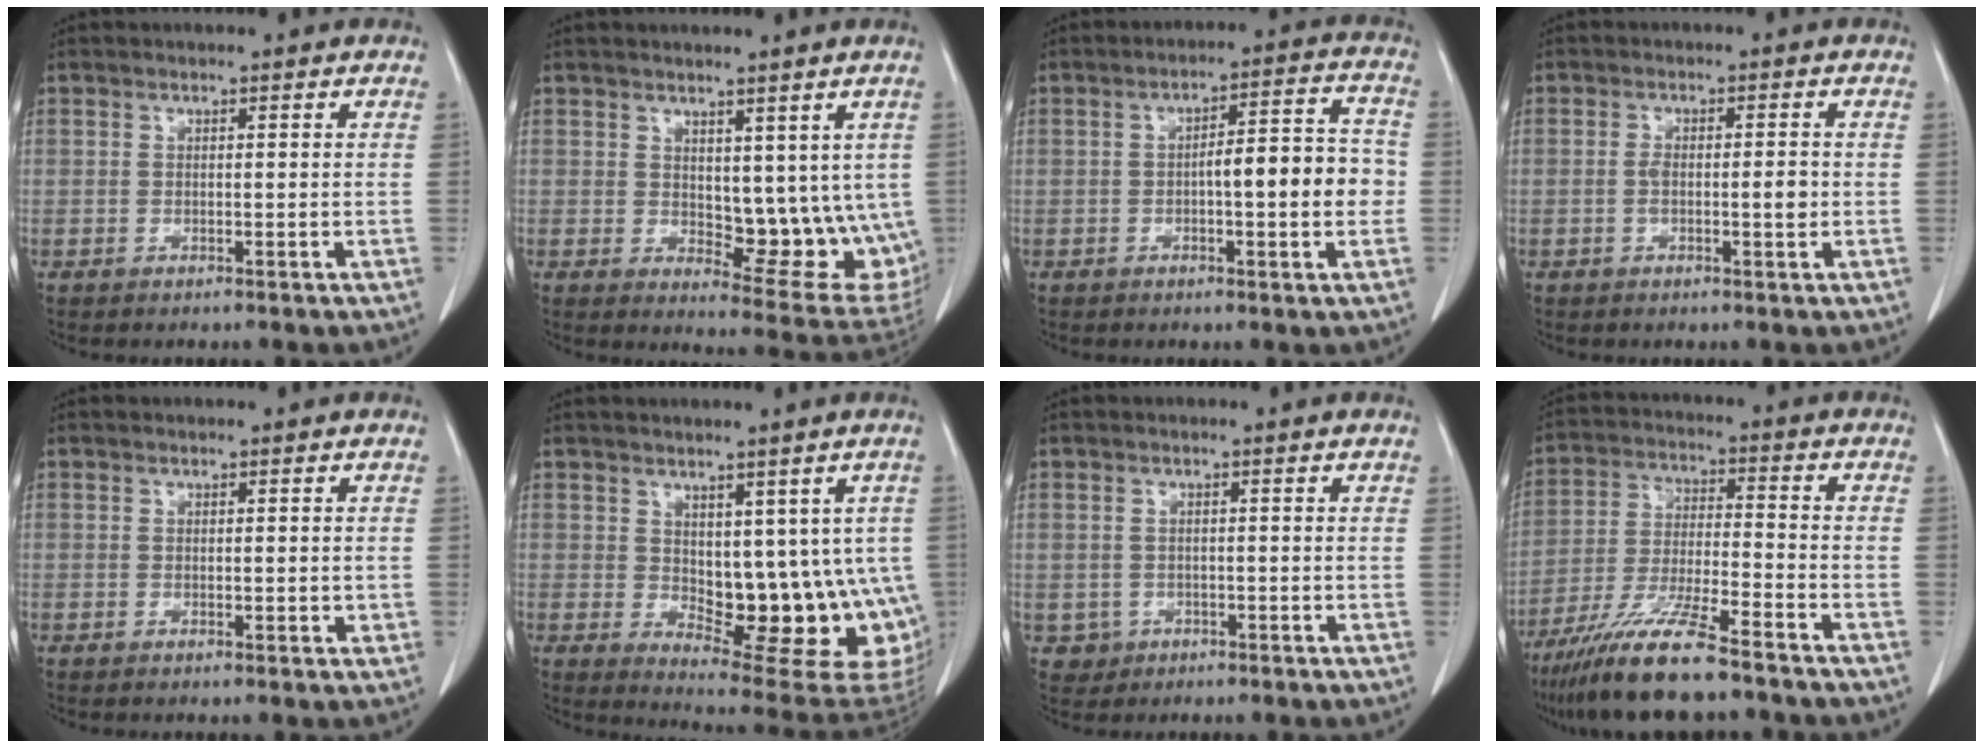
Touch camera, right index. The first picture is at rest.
{"total": 11.4, "force": [1.9, 5.7, 9.7], "torque": [-0.106, -0.013, 0.043]}
{"total": 9.3, "force": [-1.3, 1.8, 9.0], "torque": [-0.125, 0.026, -0.018]}
{"total": 3.6, "force": [-0.4, 1.0, 3.4], "torque": [-0.061, 0.007, -0.003]}
{"total": 1.2, "force": [0.2, 0.7, 0.9], "torque": [-0.009, -0.001, 0.005]}
{"total": 15.6, "force": [-0.5, 7.8, 13.5], "torque": [-0.136, -0.003, 0.016]}
{"total": 2.5, "force": [-0.8, 2.4, 0.1], "torque": [0.006, 0.007, -0.010]}
{"total": 13.0, "force": [-10.1, 0.7, 8.1], "torque": [-0.156, -0.029, -0.181]}